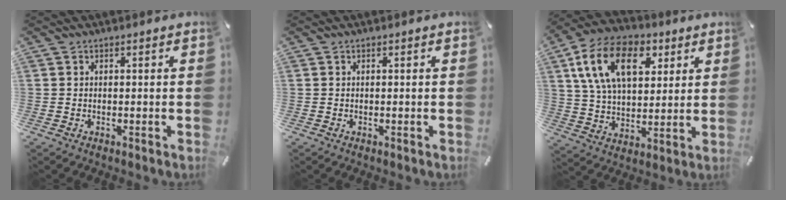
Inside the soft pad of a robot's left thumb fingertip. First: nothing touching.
{"total": 0.0}
{"total": 17.3, "force": [6.8, 11.1, 11.5], "torque": [-0.225, -0.006, 0.119]}